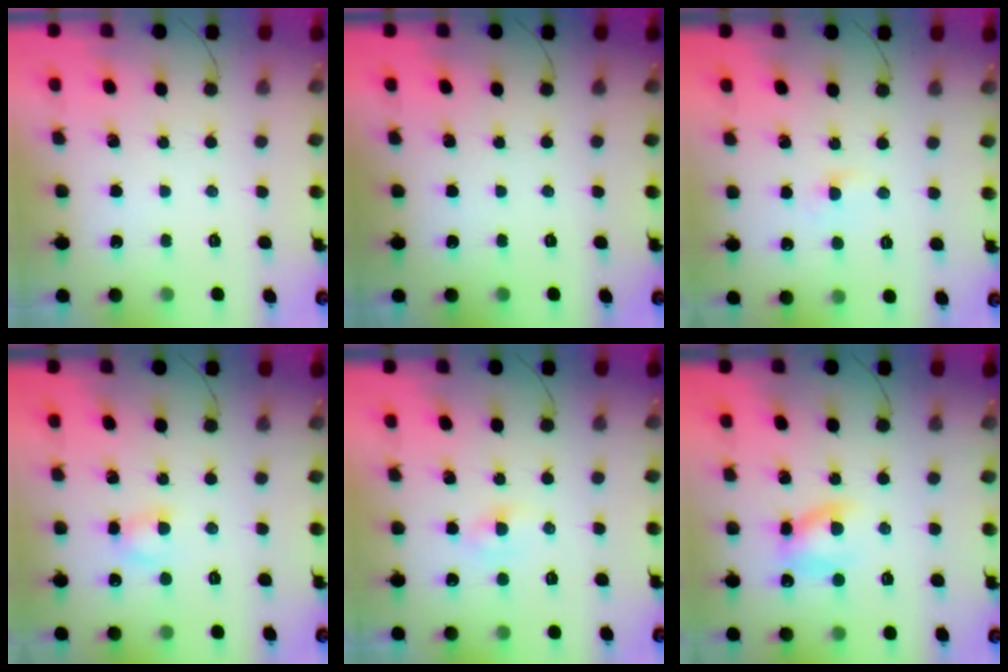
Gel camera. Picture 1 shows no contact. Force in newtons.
{"total": 0.0}
{"total": 1.8, "press": 1.6, "slide": 0.8}
{"total": 3.5, "press": 3.3, "slide": 1.2}
{"total": 1.8, "press": 1.7, "slide": 0.7}
{"total": 7.7, "press": 7.5, "slide": 1.6}